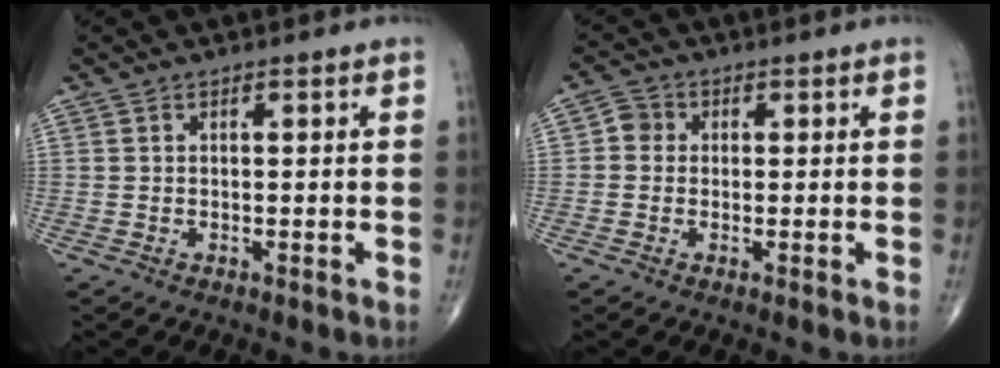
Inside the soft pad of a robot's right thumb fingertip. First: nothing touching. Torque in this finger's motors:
{"motor_torque": [-0.44, -0.06, -0.12, 0.00, 0.00]}